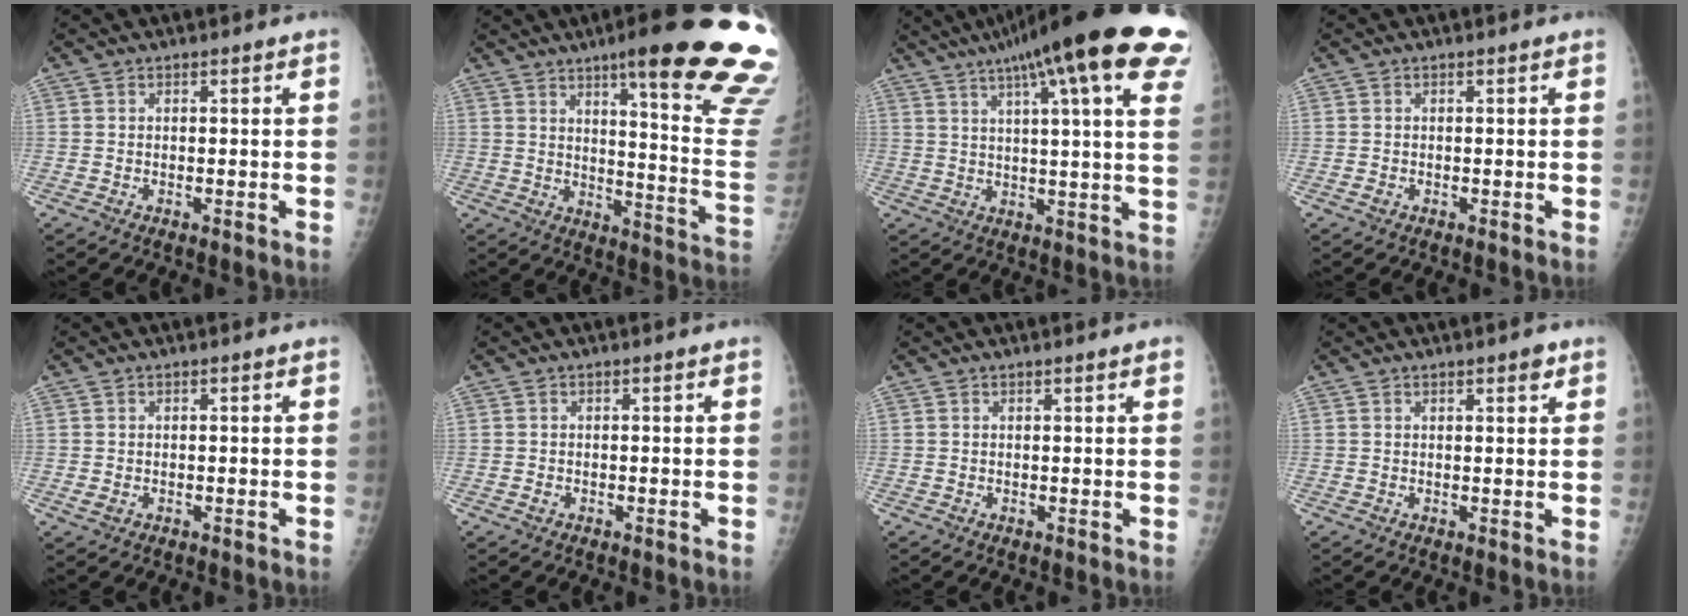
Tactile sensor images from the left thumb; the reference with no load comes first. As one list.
[{"total": 26.3, "force": [17.6, 3.1, 19.2], "torque": [-0.200, -0.093, 0.229]}, {"total": 25.8, "force": [14.7, 4.2, 20.8], "torque": [-0.278, 0.004, 0.190]}, {"total": 0.6, "force": [0.0, 0.4, 0.5], "torque": [-0.008, 0.006, 0.003]}, {"total": 1.2, "force": [0.2, 0.7, 1.0], "torque": [-0.017, 0.002, 0.010]}, {"total": 0.5, "force": [0.0, 0.3, 0.4], "torque": [-0.006, 0.004, 0.003]}, {"total": 1.6, "force": [1.2, -0.1, 1.1], "torque": [-0.010, 0.001, 0.017]}, {"total": 2.2, "force": [1.5, 0.6, 1.5], "torque": [-0.016, -0.008, 0.020]}]